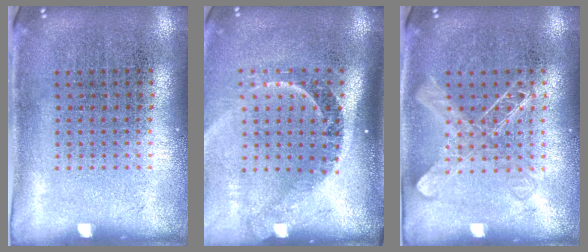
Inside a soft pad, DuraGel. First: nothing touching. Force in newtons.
{"total": 2.3, "press": 1.6, "slide": 1.6}
{"total": 2.0, "press": 1.9, "slide": 0.3}